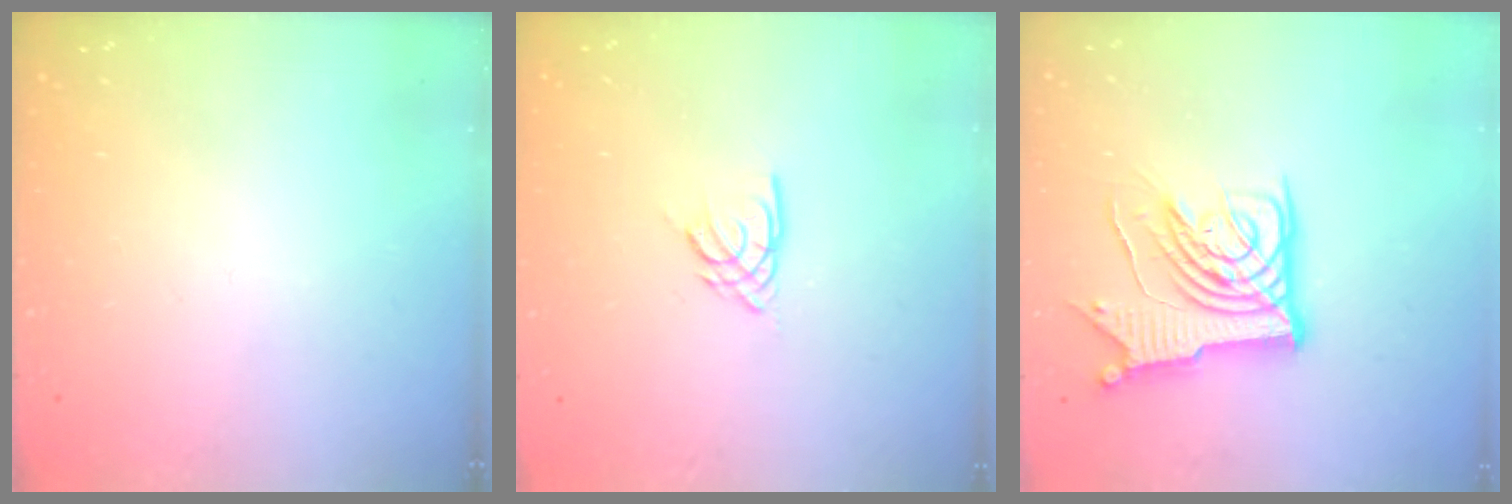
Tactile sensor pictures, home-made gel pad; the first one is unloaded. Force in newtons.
{"total": 3.8, "press": 3.7, "slide": 0.4}
{"total": 13.6, "press": 13.5, "slide": 1.8}